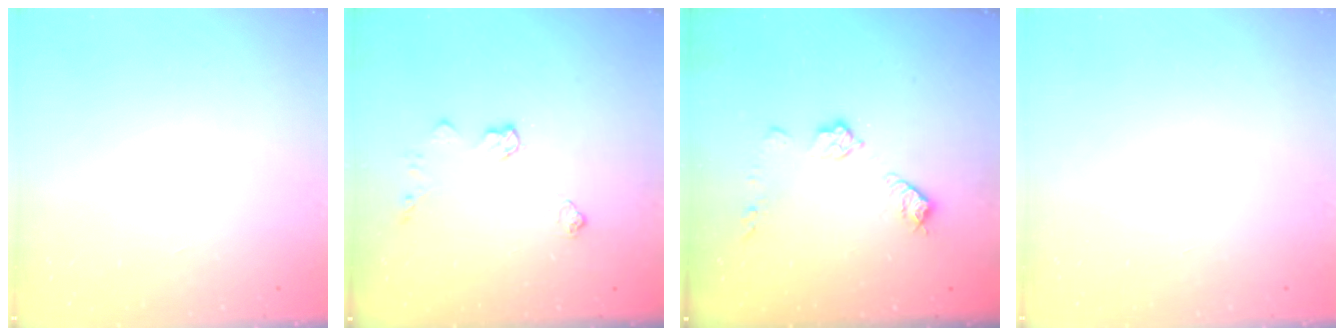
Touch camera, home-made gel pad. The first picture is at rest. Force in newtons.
{"total": 8.2, "press": 8.1, "slide": 0.3}
{"total": 9.2, "press": 9.2, "slide": 0.3}
{"total": 0.0}